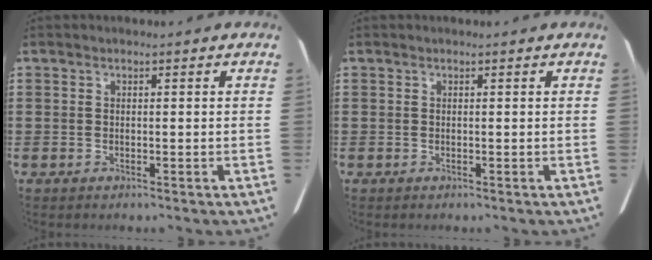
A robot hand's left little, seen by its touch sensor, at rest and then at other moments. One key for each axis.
{"total": 0.0}